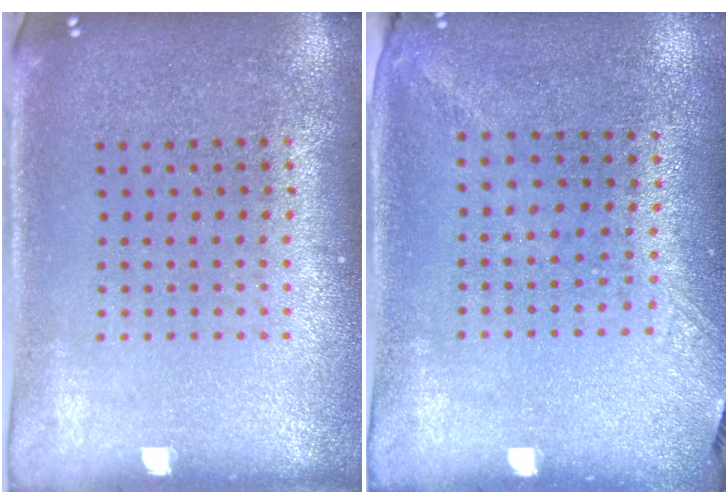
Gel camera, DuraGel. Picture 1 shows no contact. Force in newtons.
{"total": 1.3, "press": 1.0, "slide": 0.9}